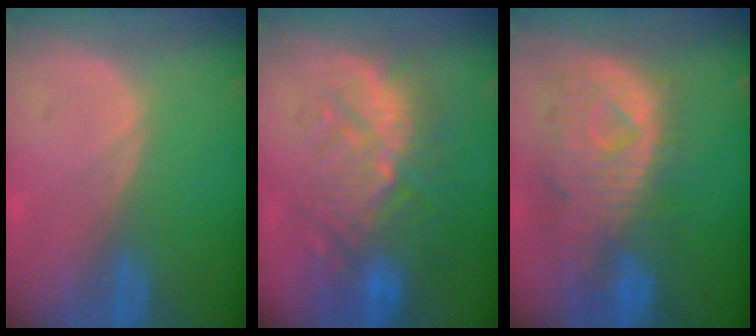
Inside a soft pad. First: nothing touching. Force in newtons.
{"total": 10.8, "press": 10.0, "slide": 4.2}
{"total": 11.3, "press": 9.7, "slide": 5.7}